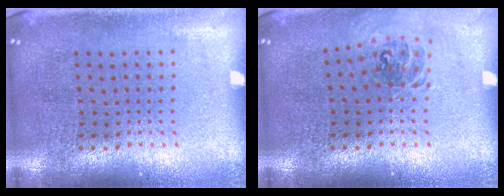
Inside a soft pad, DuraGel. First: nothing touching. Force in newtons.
{"total": 0.9, "press": 0.8, "slide": 0.3}